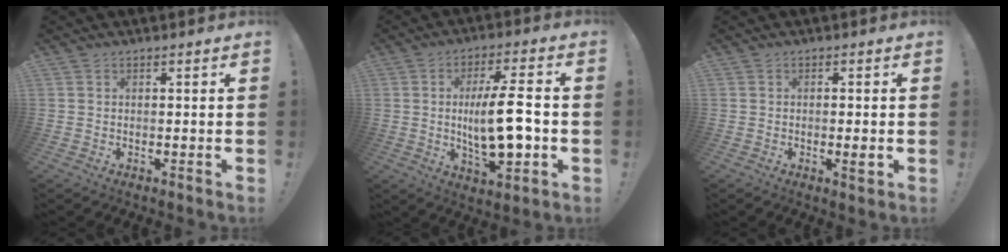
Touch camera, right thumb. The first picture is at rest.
{"total": 15.5, "force": [-0.7, 4.4, 14.8], "torque": [-0.260, -0.007, -0.022]}
{"total": 2.6, "force": [-0.7, 0.3, 2.5], "torque": [-0.034, 0.000, -0.012]}